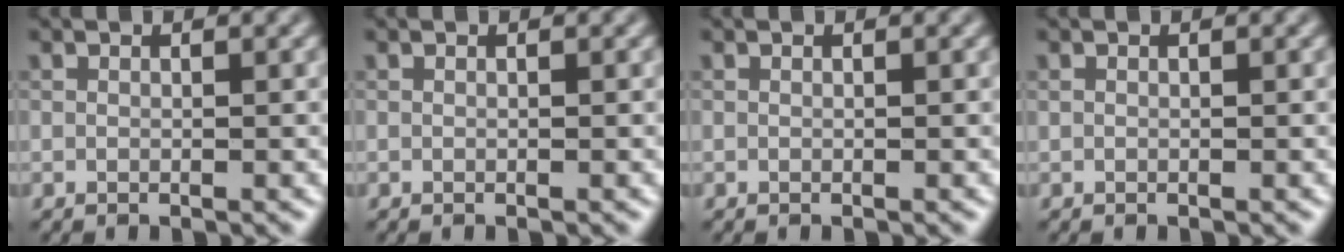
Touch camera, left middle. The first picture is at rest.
{"total": 0.0}
{"total": 0.0}
{"total": 0.0}